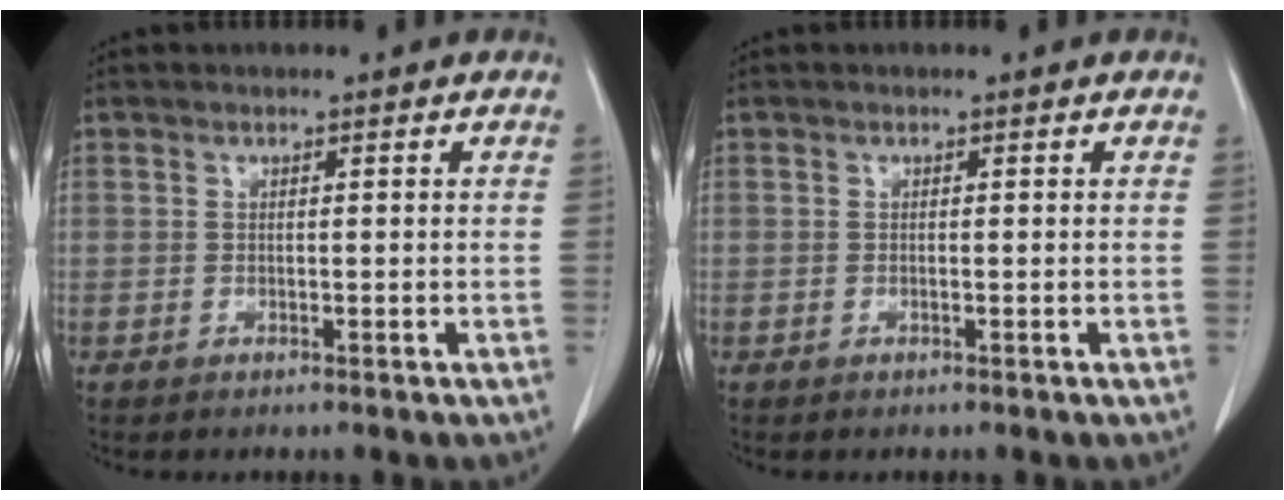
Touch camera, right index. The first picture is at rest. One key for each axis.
{"total": 0.0}